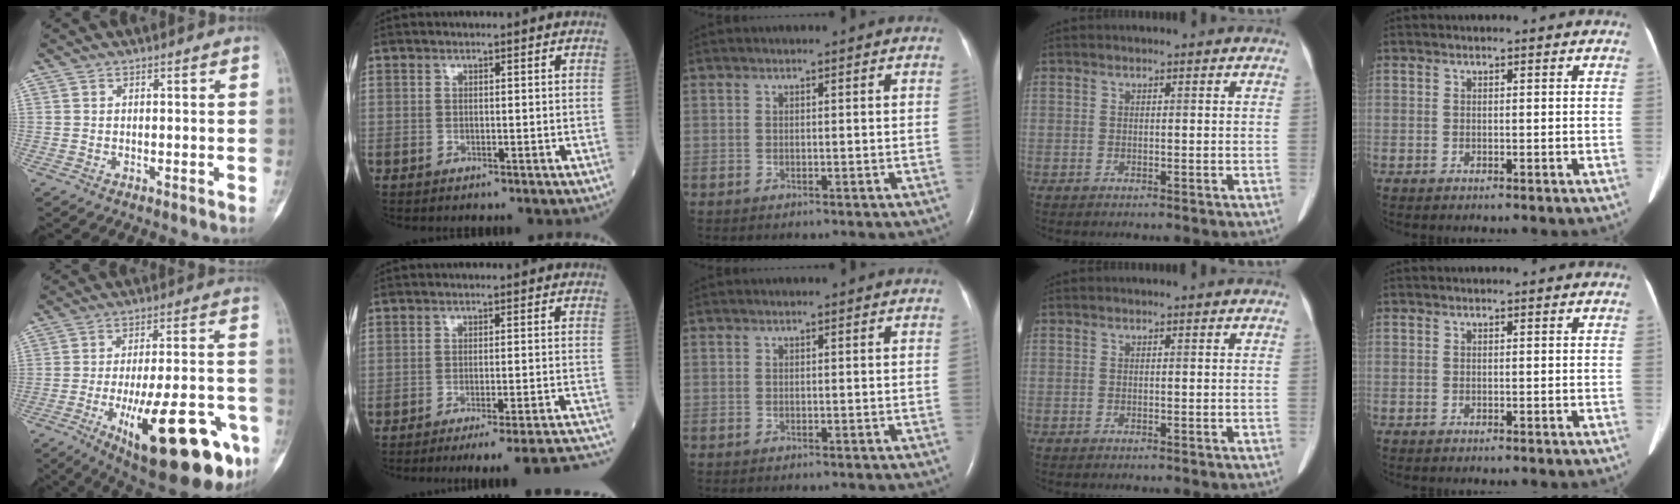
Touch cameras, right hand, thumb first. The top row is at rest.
{"thumb": {"total": 26.1, "force": [-10.6, 8.3, 22.4], "torque": [-0.276, 0.026, -0.139]}, "index": {"total": 18.6, "force": [-17.8, -1.1, 5.4], "torque": [-0.019, -0.008, -0.218]}}